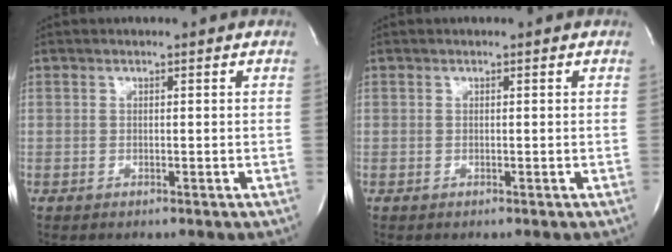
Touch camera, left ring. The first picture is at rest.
{"total": 0.0}